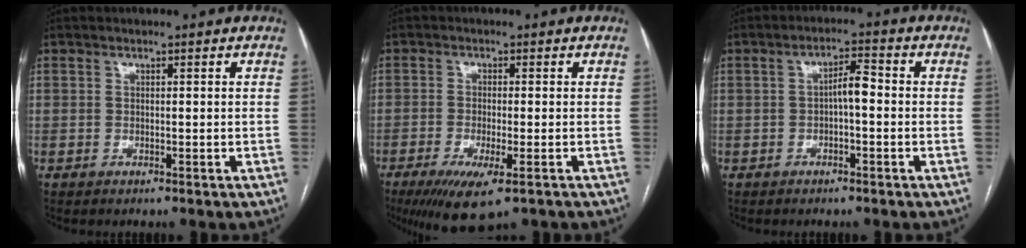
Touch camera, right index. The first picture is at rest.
{"total": 8.3, "force": [-5.0, 1.5, 6.4], "torque": [-0.106, -0.023, -0.078]}
{"total": 3.5, "force": [-0.4, 0.9, 3.3], "torque": [-0.054, 0.013, -0.006]}